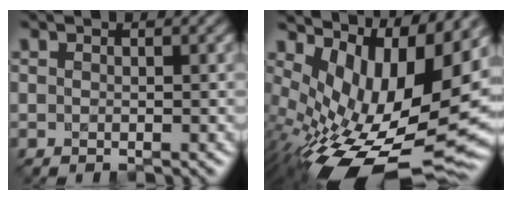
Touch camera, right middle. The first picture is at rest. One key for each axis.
{"total": 14.3, "fx": 0.6, "fy": 6.9, "fz": 12.5, "tx": -0.187, "ty": -0.008, "tz": 0.020}